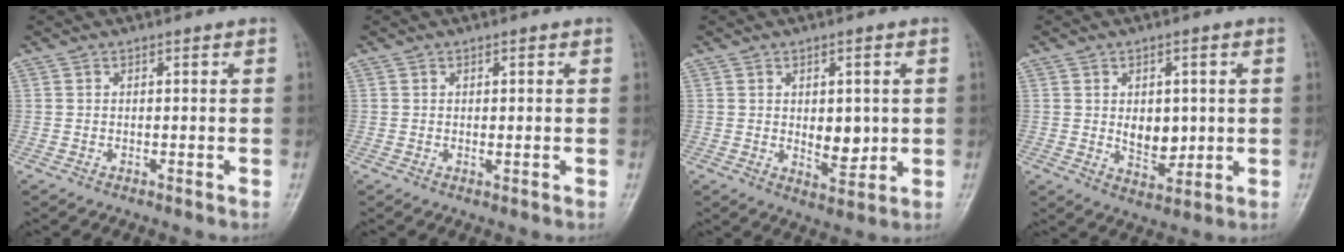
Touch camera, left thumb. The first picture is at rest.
{"total": 1.2, "force": [0.2, 0.4, 1.1], "torque": [-0.016, -0.001, 0.006]}
{"total": 6.6, "force": [0.3, 3.7, 5.5], "torque": [-0.056, -0.013, 0.015]}
{"total": 7.1, "force": [0.5, 4.7, 5.3], "torque": [-0.054, -0.012, 0.020]}